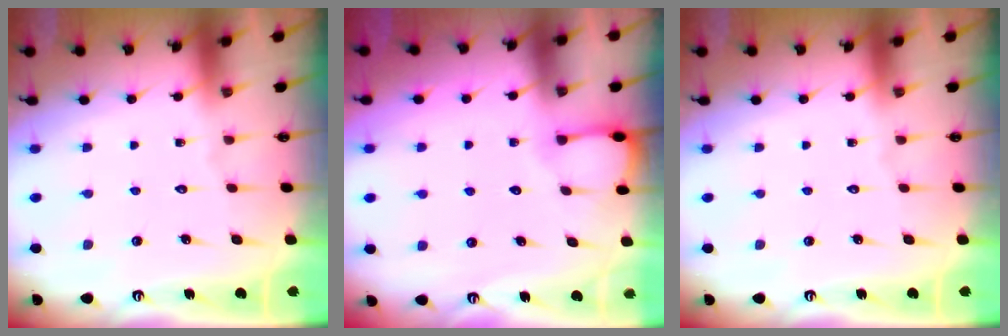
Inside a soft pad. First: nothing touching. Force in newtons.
{"total": 2.0, "press": 2.0, "slide": 0.3}
{"total": 0.0}